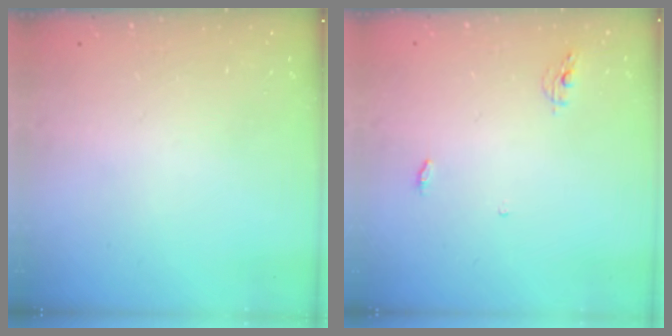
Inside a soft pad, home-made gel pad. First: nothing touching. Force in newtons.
{"total": 4.2, "press": 4.2, "slide": 0.4}